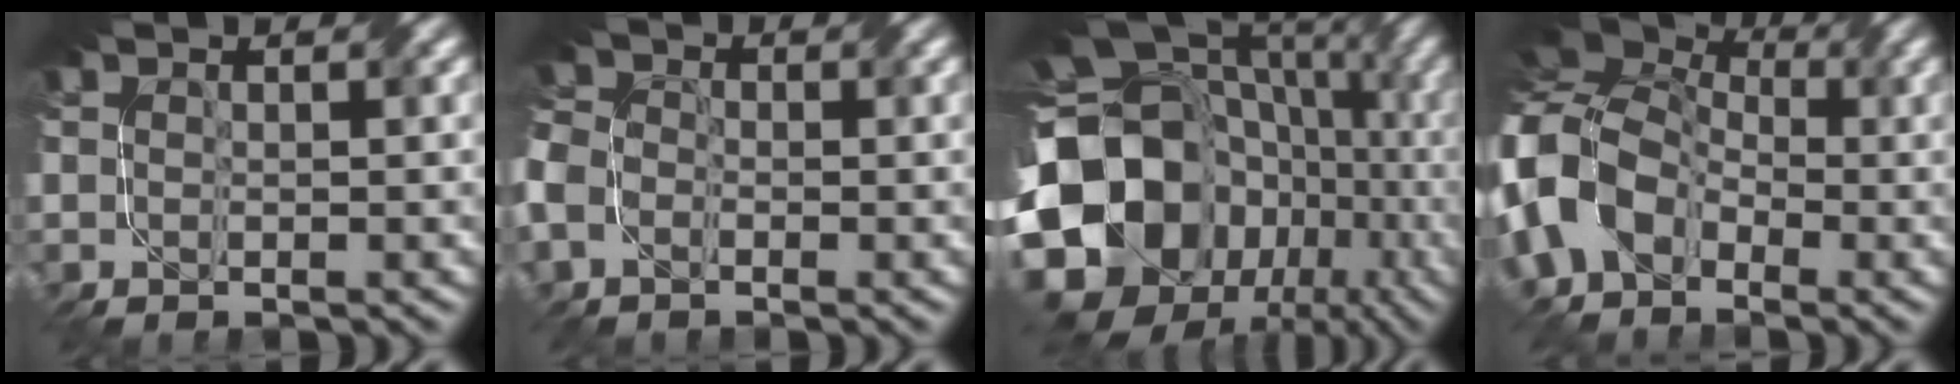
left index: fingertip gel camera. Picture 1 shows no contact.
{"total": 5.1, "force": [-1.9, 4.2, 2.3], "torque": [-0.053, 0.015, -0.046]}
{"total": 20.1, "force": [-4.5, 16.9, 9.9], "torque": [-0.190, -0.007, -0.091]}
{"total": 10.7, "force": [-2.2, 8.3, 6.4], "torque": [-0.143, 0.000, -0.046]}